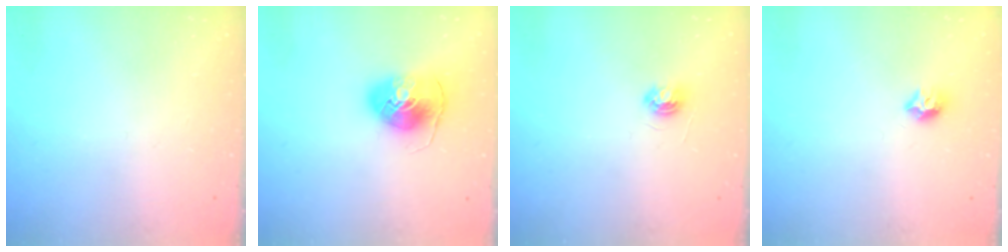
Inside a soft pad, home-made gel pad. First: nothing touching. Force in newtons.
{"total": 9.0, "press": 8.8, "slide": 1.5}
{"total": 4.4, "press": 4.4, "slide": 0.5}
{"total": 7.5, "press": 7.4, "slide": 0.6}